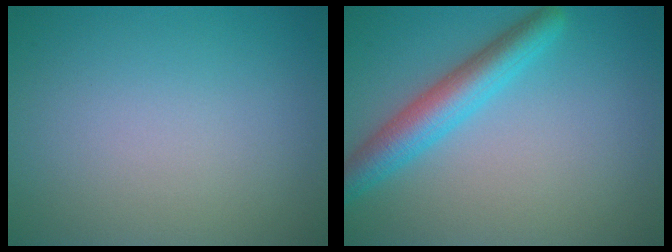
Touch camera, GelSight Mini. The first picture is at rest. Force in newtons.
{"total": 4.5, "press": 4.5, "slide": 0.2}